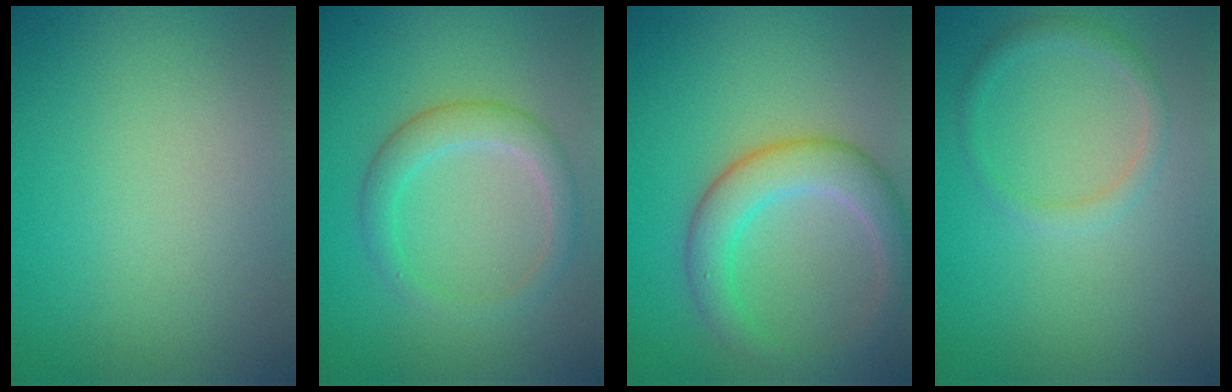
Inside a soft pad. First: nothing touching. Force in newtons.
{"total": 2.8, "press": 2.8, "slide": 0.2}
{"total": 4.6, "press": 4.6, "slide": 0.3}
{"total": 1.5, "press": 1.5, "slide": 0.1}